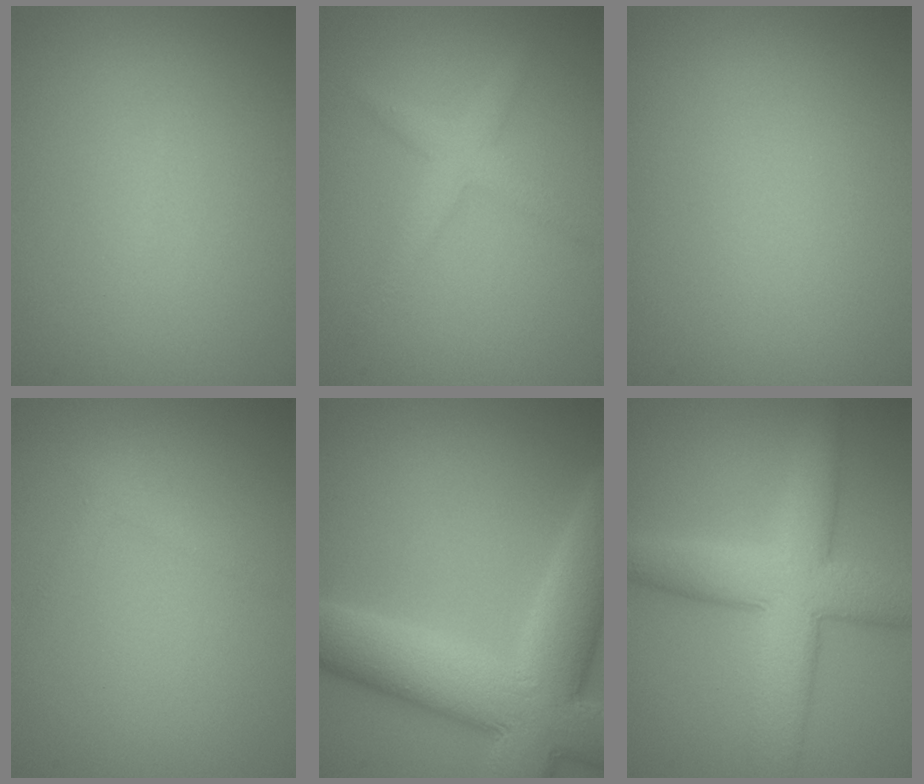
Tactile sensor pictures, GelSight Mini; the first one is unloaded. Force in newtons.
{"total": 2.6, "press": 2.6, "slide": 0.1}
{"total": 0.0}
{"total": 0.9, "press": 0.9, "slide": 0.0}
{"total": 11.6, "press": 11.5, "slide": 1.3}
{"total": 8.3, "press": 8.3, "slide": 0.2}